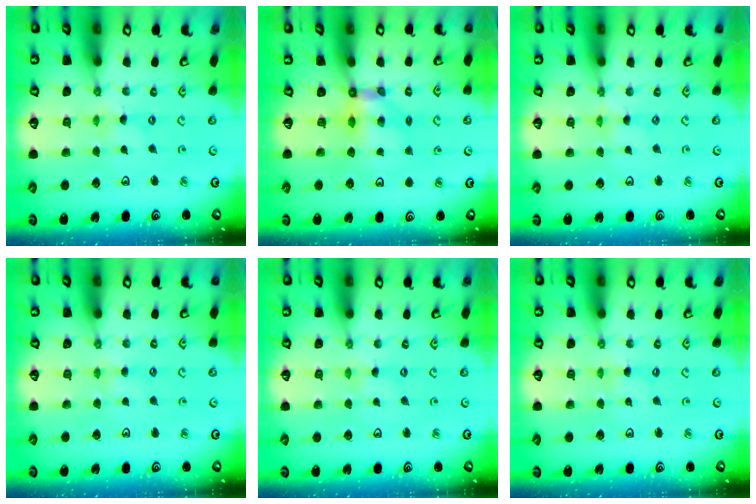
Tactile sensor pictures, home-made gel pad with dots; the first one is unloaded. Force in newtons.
{"total": 5.4, "press": 5.4, "slide": 0.6}
{"total": 0.0}
{"total": 2.2, "press": 2.2, "slide": 0.4}
{"total": 1.0, "press": 1.0, "slide": 0.0}
{"total": 0.8, "press": 0.7, "slide": 0.2}